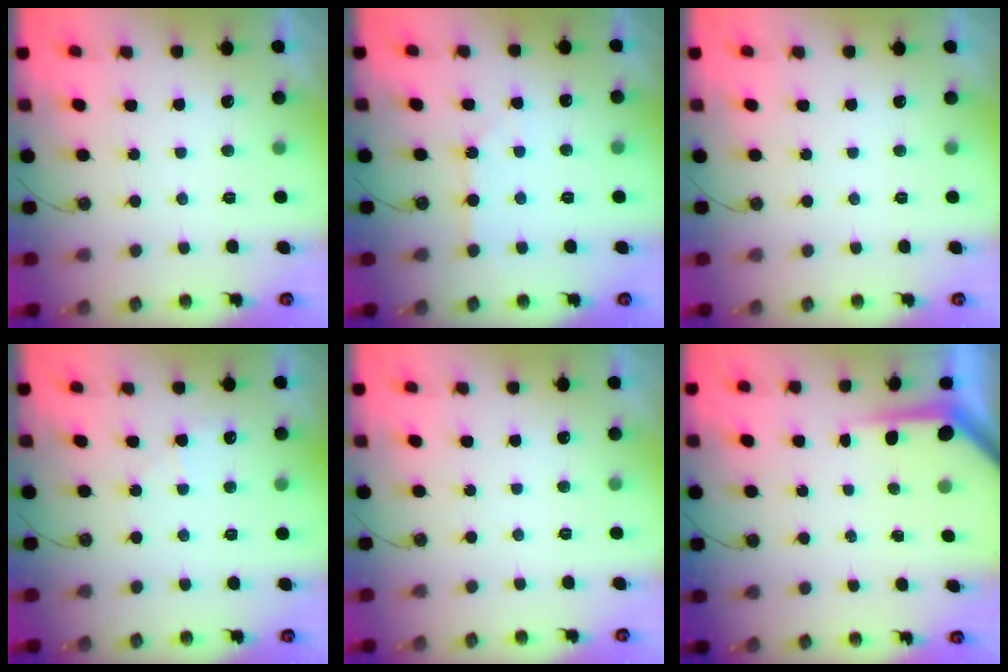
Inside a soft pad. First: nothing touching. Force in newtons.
{"total": 2.7, "press": 2.7, "slide": 0.3}
{"total": 0.0}
{"total": 5.0, "press": 4.9, "slide": 0.7}
{"total": 0.0}
{"total": 4.4, "press": 4.4, "slide": 0.3}